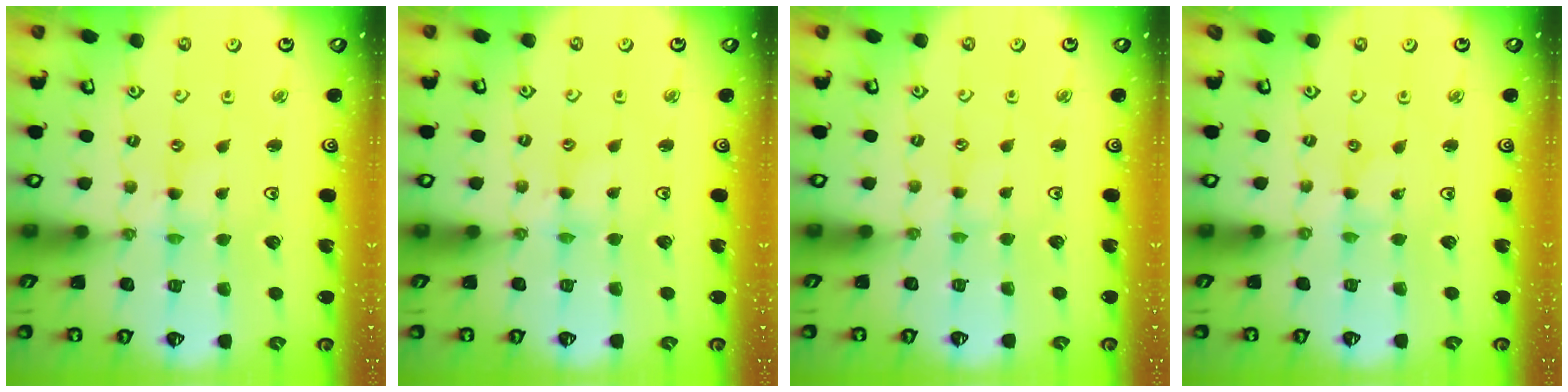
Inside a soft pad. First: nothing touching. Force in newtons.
{"total": 3.3, "press": 3.3, "slide": 0.4}
{"total": 0.7, "press": 0.7, "slide": 0.2}
{"total": 0.0}